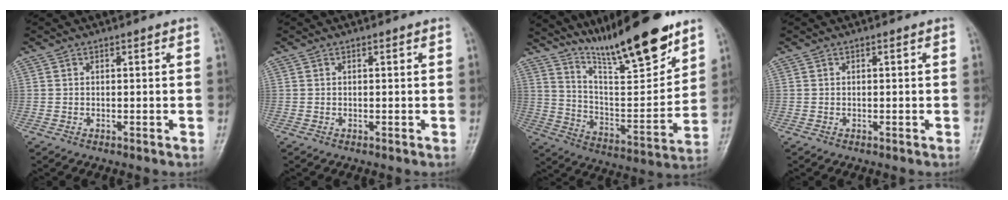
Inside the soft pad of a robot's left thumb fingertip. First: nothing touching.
{"total": 0.0}
{"total": 20.3, "force": [15.6, 3.7, 12.4], "torque": [-0.161, -0.091, 0.271]}
{"total": 0.0}